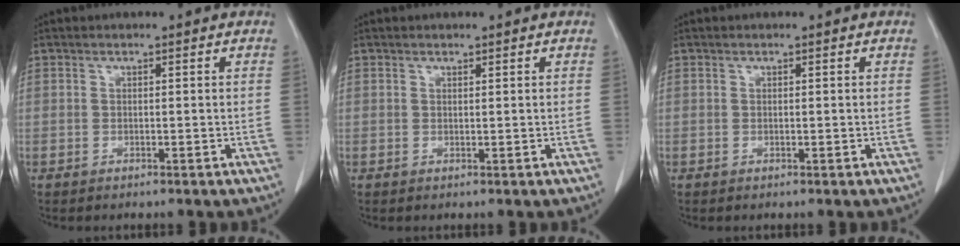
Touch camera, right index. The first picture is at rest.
{"total": 0.0}
{"total": 0.0}